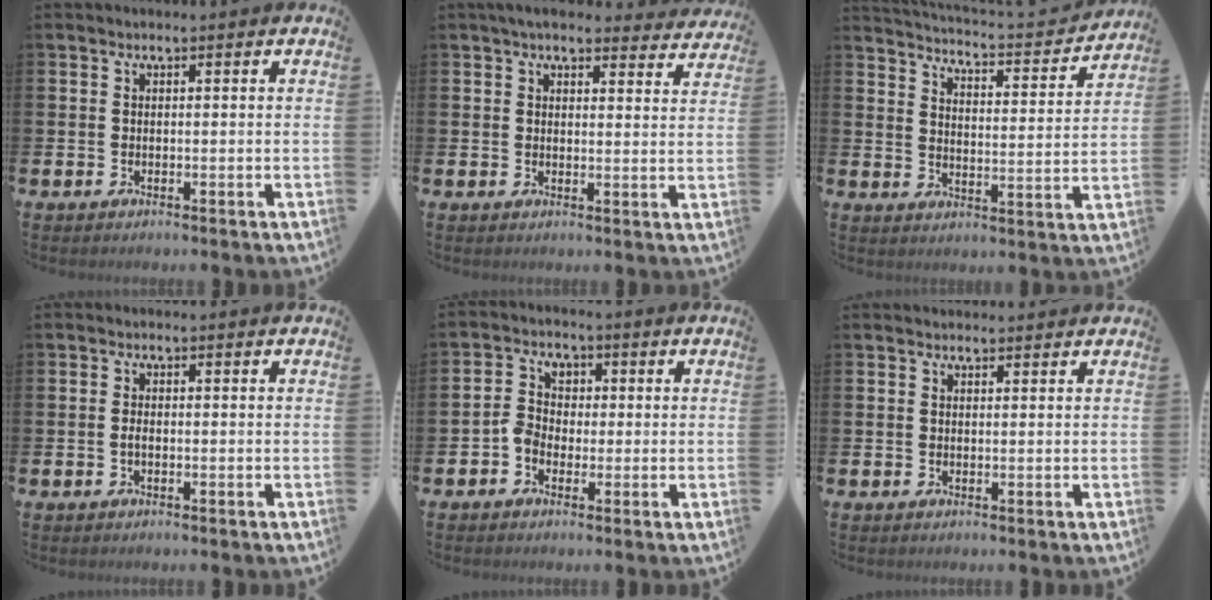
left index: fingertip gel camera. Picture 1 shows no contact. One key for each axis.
{"total": 4.5, "fx": 4.2, "fy": 1.3, "fz": 1.2, "tx": -0.021, "ty": -0.017, "tz": 0.074}
{"total": 3.7, "fx": 3.6, "fy": 0.3, "fz": 0.6, "tx": -0.024, "ty": -0.044, "tz": 0.053}
{"total": 1.0, "fx": -0.3, "fy": 0.4, "fz": 0.8, "tx": -0.015, "ty": -0.001, "tz": -0.007}
{"total": 3.7, "fx": -0.7, "fy": 3.2, "fz": 1.8, "tx": -0.039, "ty": 0.015, "tz": -0.017}
{"total": 1.2, "fx": 1.1, "fy": 0.3, "fz": 0.1, "tx": 0.017, "ty": -0.006, "tz": 0.017}